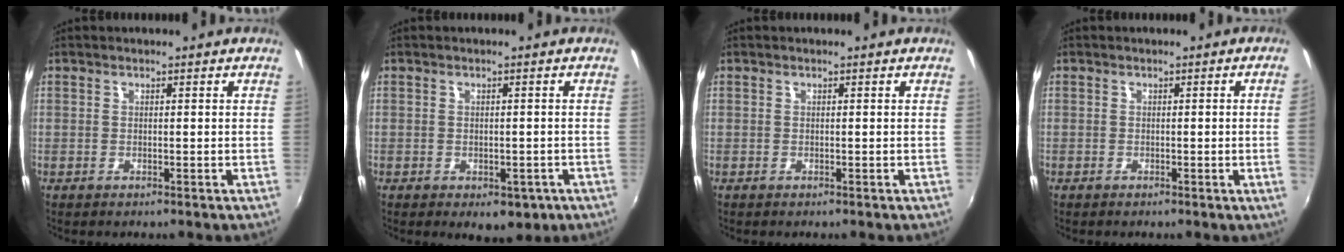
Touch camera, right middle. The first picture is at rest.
{"total": 5.4, "force": [-2.7, 3.4, 3.2], "torque": [-0.052, -0.016, -0.029]}
{"total": 0.0}
{"total": 2.6, "force": [0.0, -1.5, 2.1], "torque": [-0.027, -0.013, 0.006]}